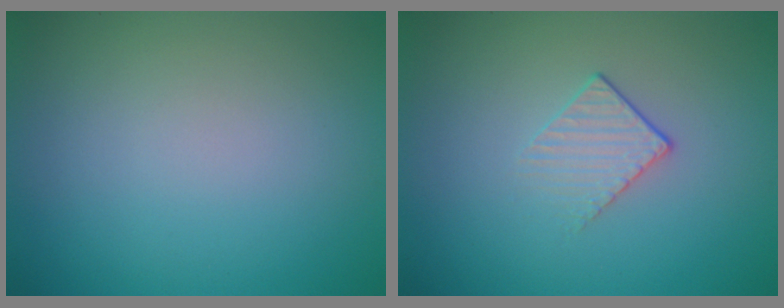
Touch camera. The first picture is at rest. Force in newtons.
{"total": 1.5, "press": 0.9, "slide": 1.2}